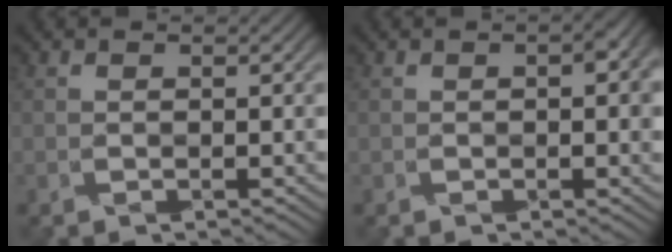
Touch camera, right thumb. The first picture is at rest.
{"total": 3.2, "force": [0.4, 1.2, 3.0], "torque": [-0.037, 0.004, 0.005]}